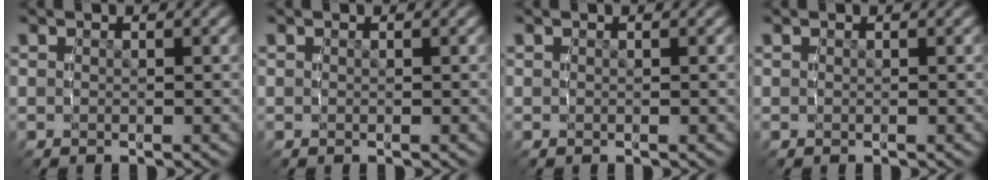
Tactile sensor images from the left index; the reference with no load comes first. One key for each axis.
{"total": 0.0}
{"total": 0.0}
{"total": 0.0}